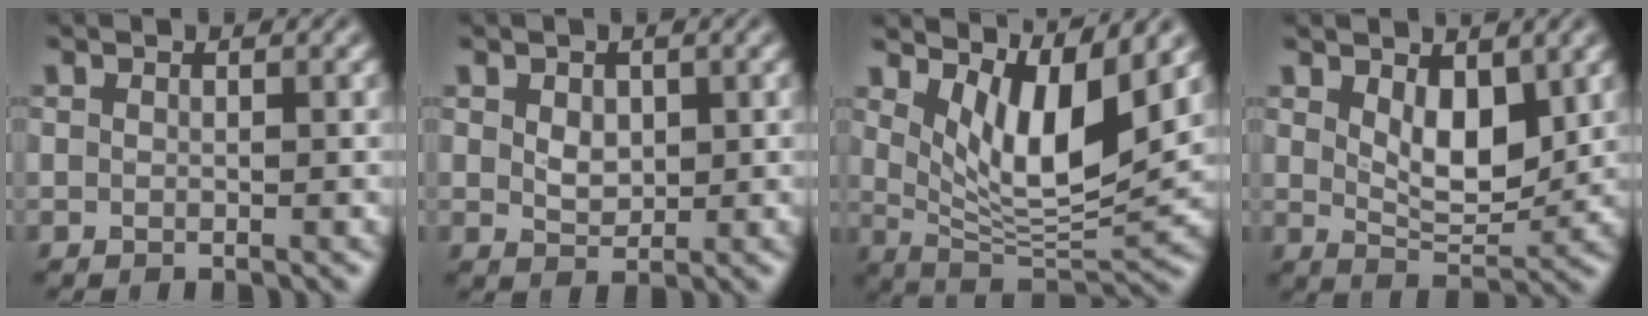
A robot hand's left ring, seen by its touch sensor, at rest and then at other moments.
{"total": 1.9, "force": [0.5, 1.4, 1.2], "torque": [-0.025, -0.003, 0.012]}
{"total": 7.4, "force": [3.1, 2.6, 6.2], "torque": [-0.107, -0.023, 0.057]}
{"total": 4.3, "force": [1.7, 2.2, 3.4], "torque": [-0.062, -0.011, 0.032]}